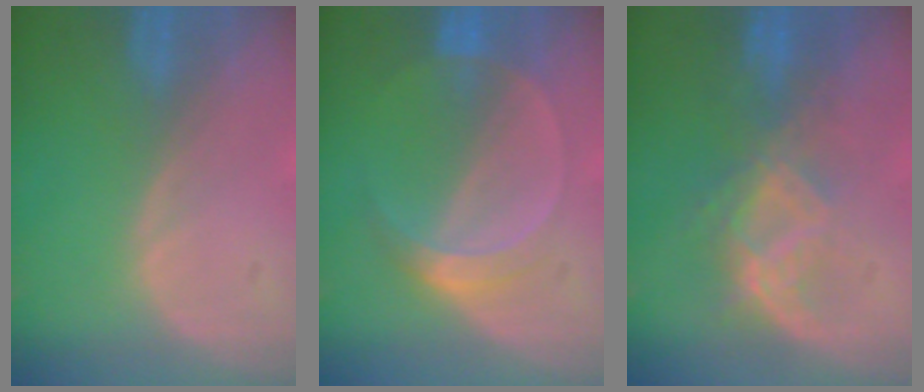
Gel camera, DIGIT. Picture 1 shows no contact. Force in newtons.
{"total": 5.0, "press": 4.5, "slide": 2.1}
{"total": 7.0, "press": 6.8, "slide": 1.7}